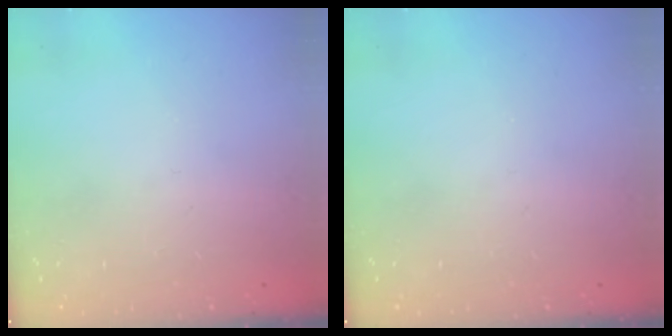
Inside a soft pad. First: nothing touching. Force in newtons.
{"total": 0.0}